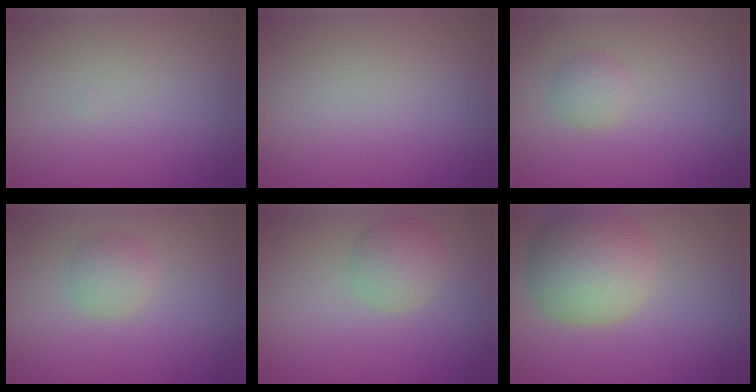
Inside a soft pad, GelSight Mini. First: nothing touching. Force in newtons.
{"total": 0.0}
{"total": 1.4, "press": 1.4, "slide": 0.0}
{"total": 1.9, "press": 1.9, "slide": 0.1}
{"total": 2.7, "press": 2.7, "slide": 0.2}
{"total": 7.0, "press": 6.9, "slide": 0.6}